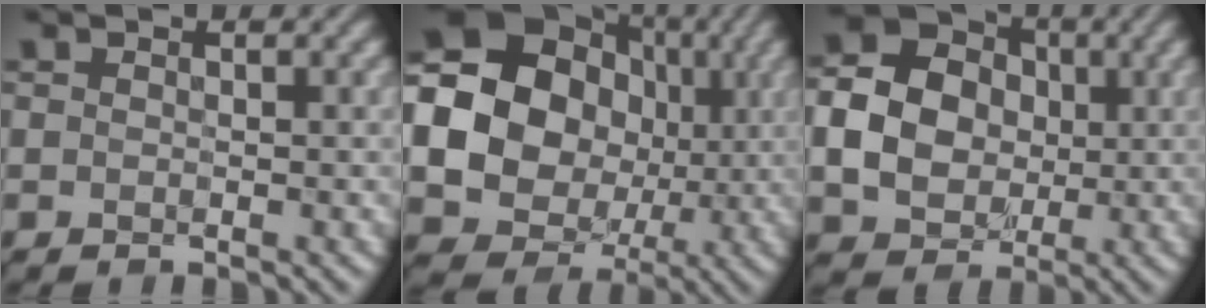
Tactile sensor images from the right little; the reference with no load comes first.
{"total": 22.0, "force": [1.3, 20.0, 9.0], "torque": [-0.216, 0.018, -0.019]}
{"total": 8.0, "force": [-0.3, 7.0, 3.9], "torque": [-0.086, 0.013, -0.006]}